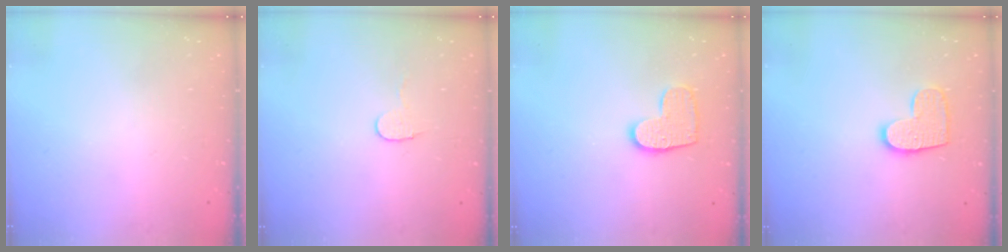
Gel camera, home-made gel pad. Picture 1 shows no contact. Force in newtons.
{"total": 5.0, "press": 5.0, "slide": 0.4}
{"total": 9.8, "press": 9.8, "slide": 0.3}
{"total": 9.9, "press": 9.9, "slide": 0.4}